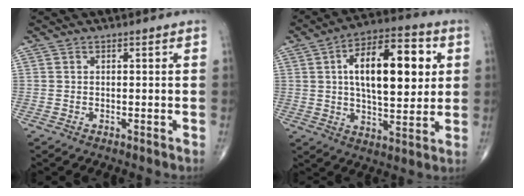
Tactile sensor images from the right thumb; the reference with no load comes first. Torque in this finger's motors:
{"motor_torque": [-0.07, 0.60, 0.49, 0.34, 0.25]}